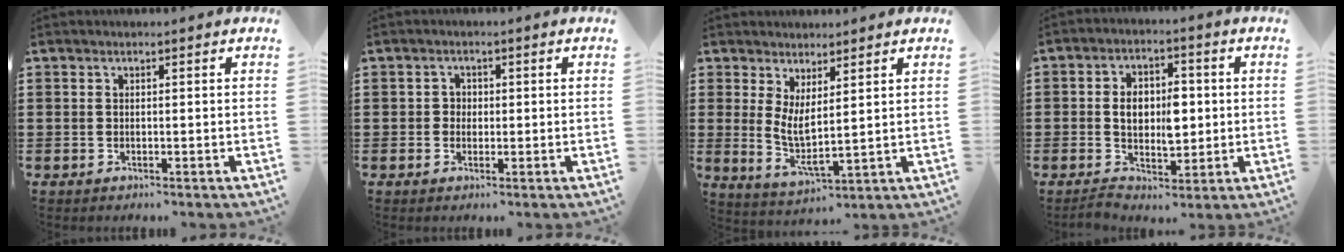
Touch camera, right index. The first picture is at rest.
{"total": 1.4, "force": [-0.3, 1.3, 0.5], "torque": [-0.014, 0.005, -0.008]}
{"total": 4.3, "force": [1.9, 1.1, 3.8], "torque": [-0.070, -0.013, 0.033]}
{"total": 7.7, "force": [0.1, 4.7, 6.1], "torque": [-0.108, 0.008, -0.004]}